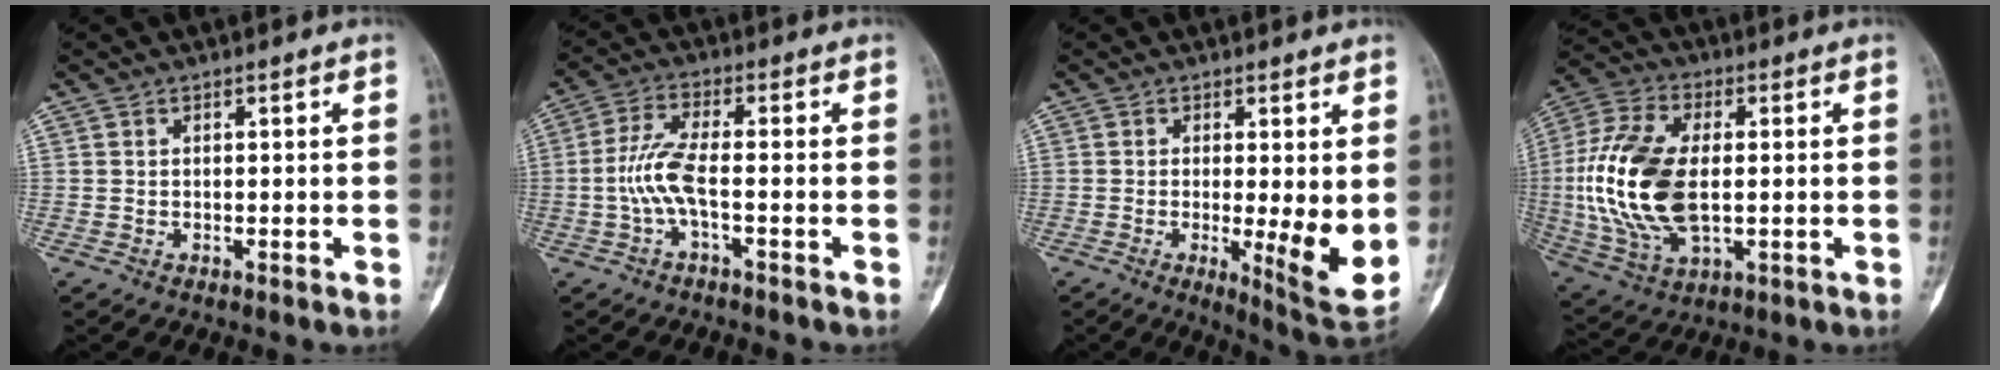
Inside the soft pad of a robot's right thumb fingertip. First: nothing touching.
{"total": 6.5, "force": [-1.6, 1.5, 6.1], "torque": [-0.151, 0.019, -0.038]}
{"total": 9.3, "force": [-0.3, 2.0, 9.1], "torque": [-0.128, -0.027, 0.000]}
{"total": 19.3, "force": [-0.3, 10.6, 16.1], "torque": [-0.348, -0.002, 0.002]}